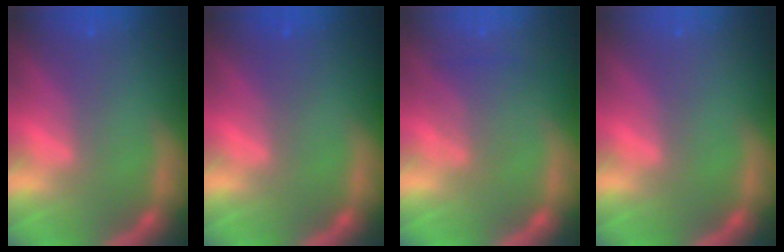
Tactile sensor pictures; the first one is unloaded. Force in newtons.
{"total": 1.0}
{"total": 3.0}
{"total": 0.0}